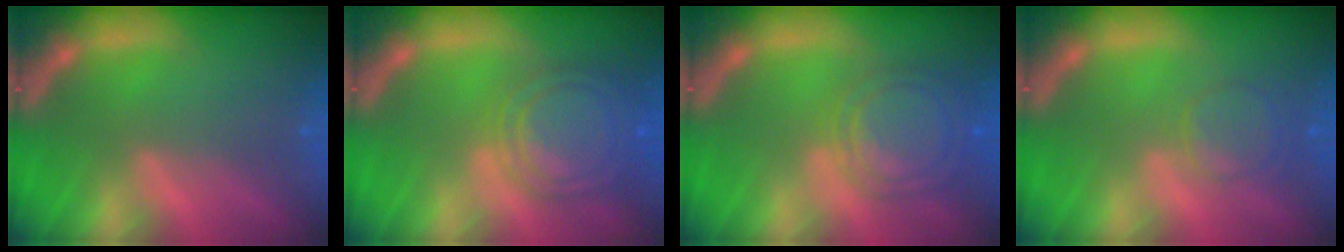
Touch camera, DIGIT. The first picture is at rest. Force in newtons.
{"total": 8.5}
{"total": 7.6}
{"total": 3.5}